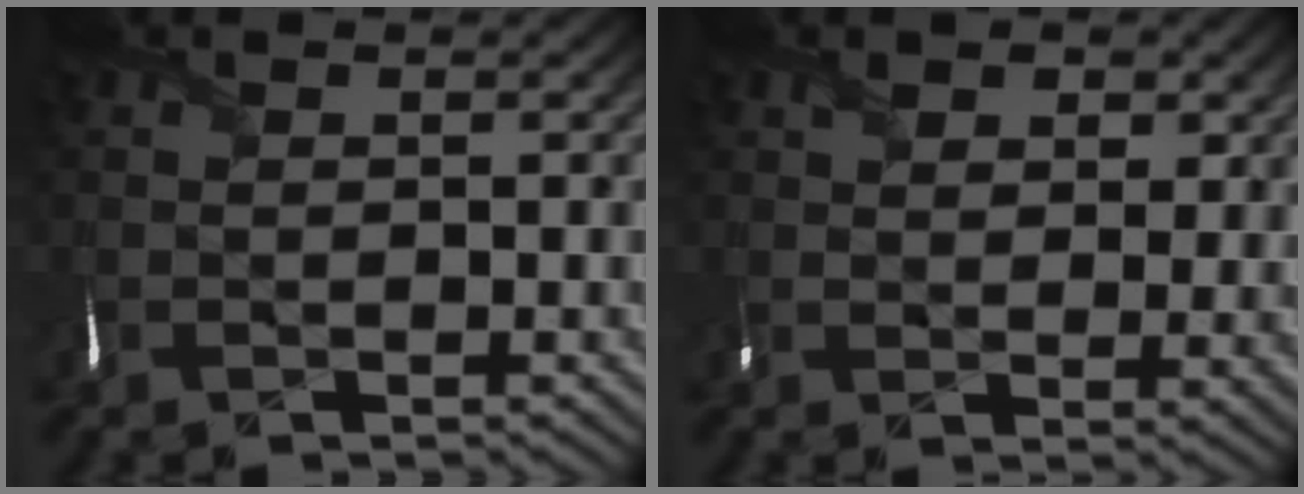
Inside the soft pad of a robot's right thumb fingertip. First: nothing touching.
{"total": 3.2, "force": [1.7, 2.2, 1.7], "torque": [-0.033, -0.007, 0.029]}